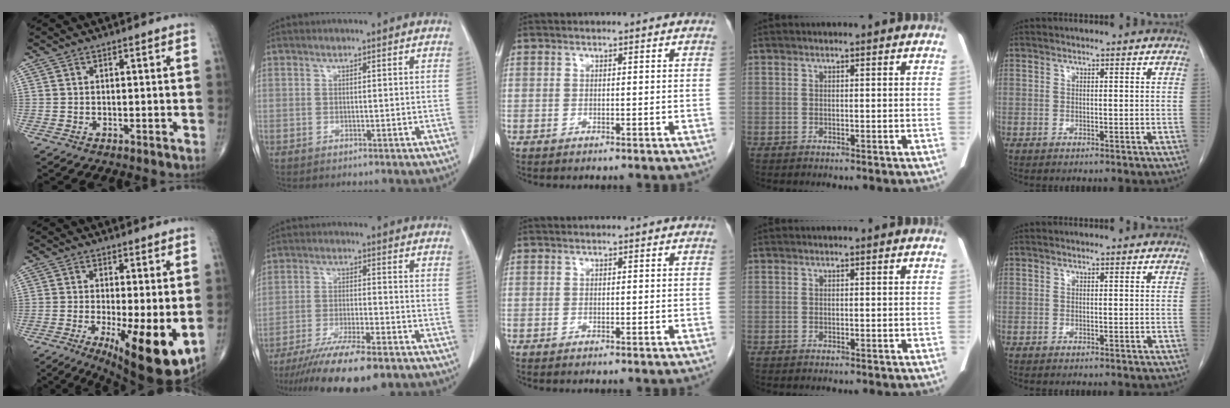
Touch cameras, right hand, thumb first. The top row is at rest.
{"thumb": {"total": 13.3, "force": [-3.2, 3.6, 12.4], "torque": [-0.182, -0.026, -0.039]}, "index": {"total": 13.8, "force": [-10.5, 1.9, 8.7], "torque": [-0.149, -0.032, -0.171]}}